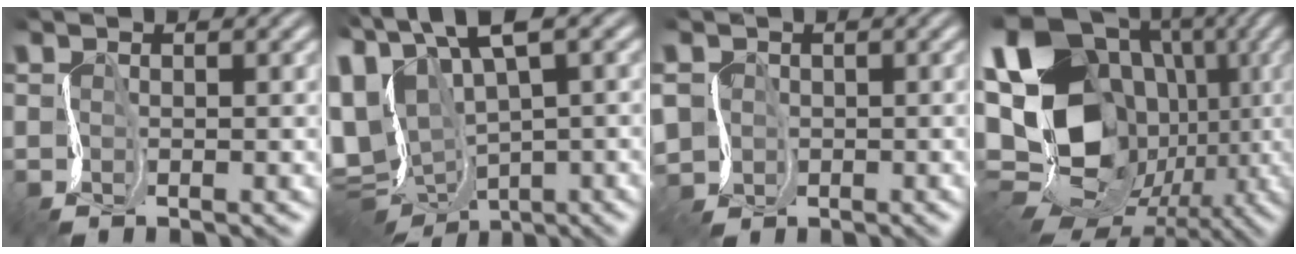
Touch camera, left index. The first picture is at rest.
{"total": 13.0, "force": [2.9, 7.4, 10.3], "torque": [-0.221, -0.005, 0.090]}
{"total": 6.2, "force": [-1.6, 5.9, 1.0], "torque": [-0.048, -0.010, -0.049]}
{"total": 23.9, "force": [-0.5, 20.6, 12.0], "torque": [-0.233, 0.006, -0.054]}